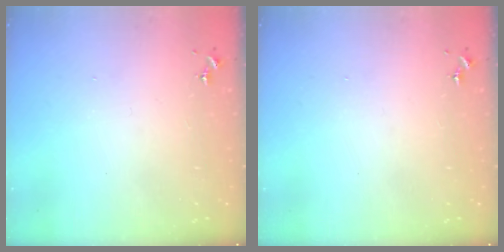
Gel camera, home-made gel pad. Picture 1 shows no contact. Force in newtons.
{"total": 0.0}